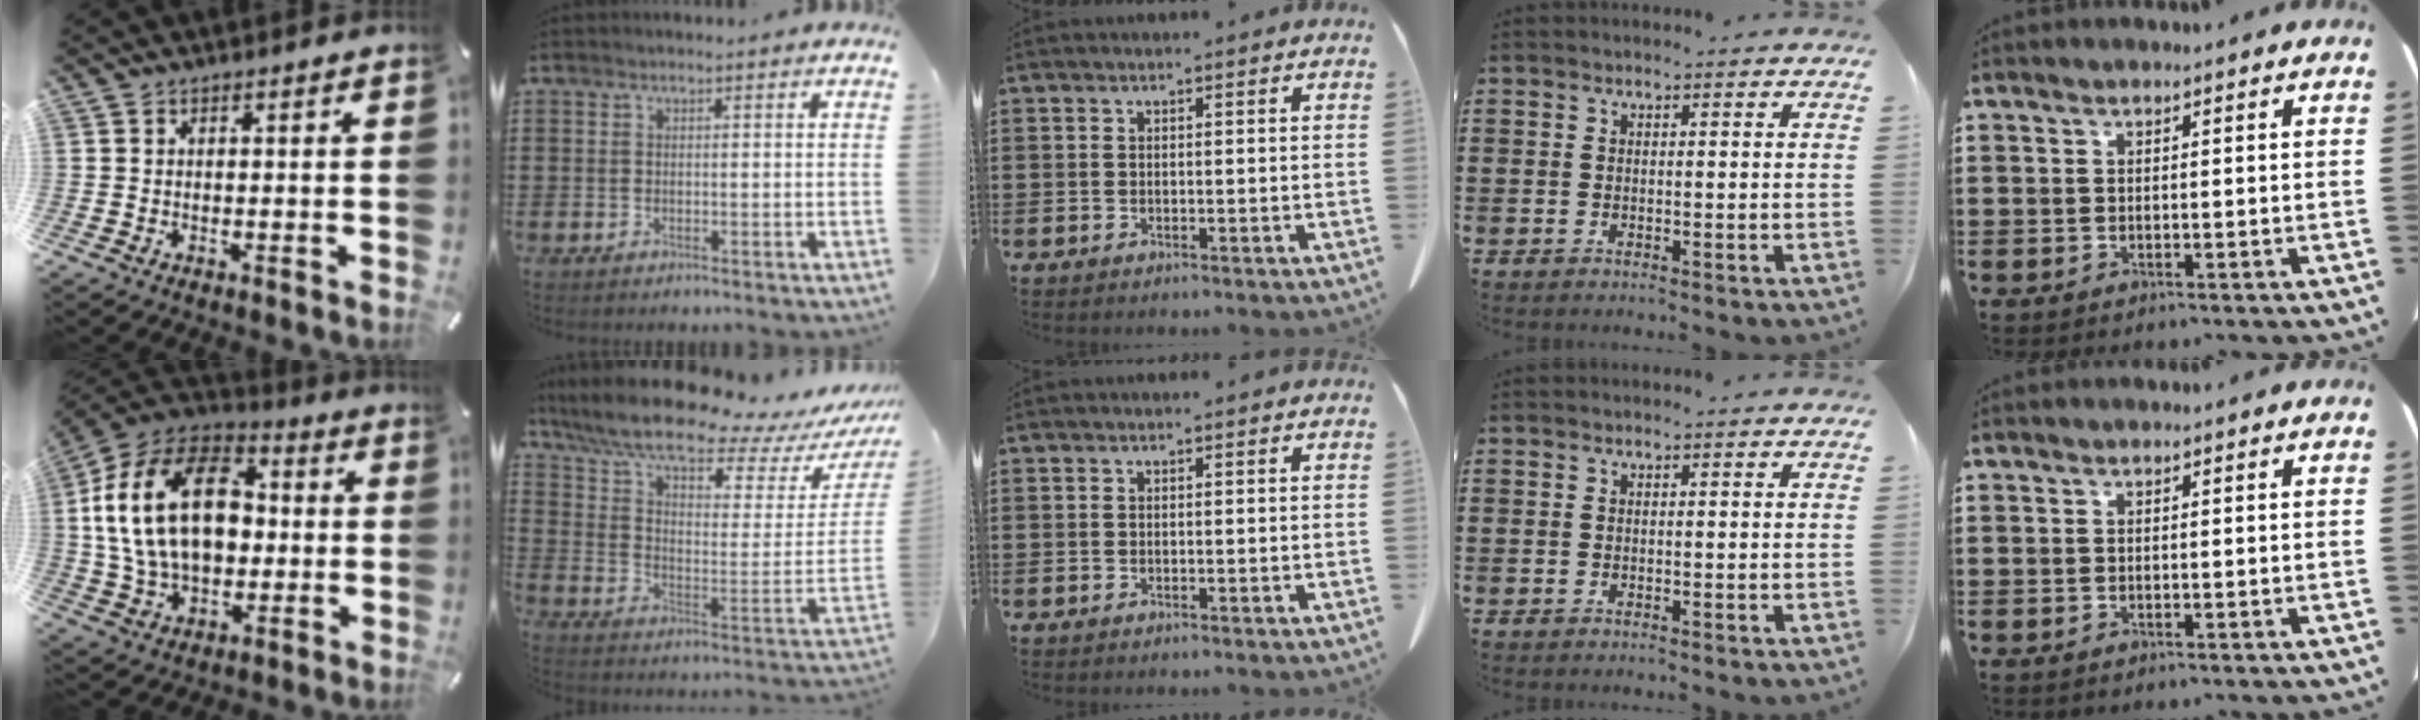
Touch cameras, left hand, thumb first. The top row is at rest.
{"thumb": {"total": 23.3, "force": [1.9, 16.2, 16.7], "torque": [-0.343, 0.016, 0.029]}, "index": {"total": 12.3, "force": [10.2, 2.3, 6.4], "torque": [-0.152, -0.071, 0.178]}}